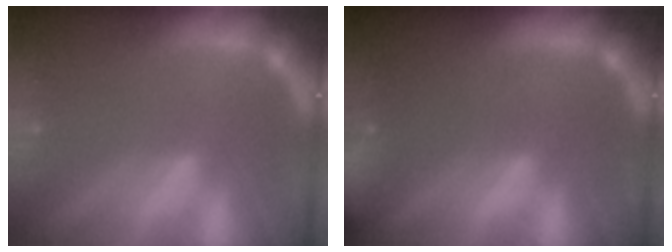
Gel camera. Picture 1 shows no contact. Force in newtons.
{"total": 6.5}